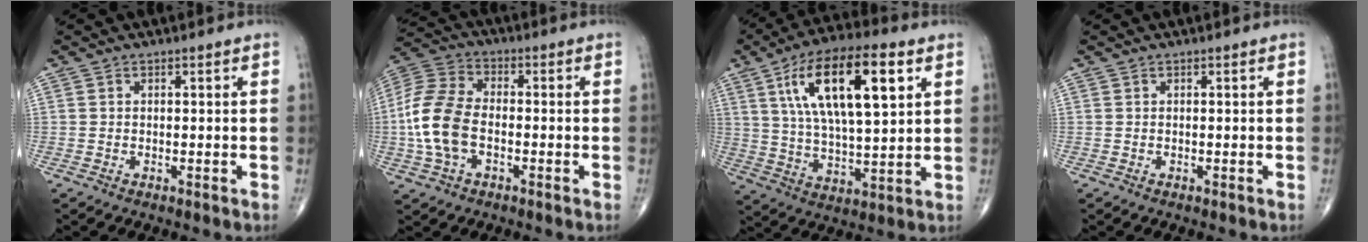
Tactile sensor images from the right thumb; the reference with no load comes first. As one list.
[{"total": 12.7, "force": [-2.2, 7.7, 9.8], "torque": [-0.213, 0.027, -0.049]}, {"total": 19.9, "force": [7.4, 7.3, 17.0], "torque": [-0.285, -0.009, 0.126]}, {"total": 0.0}]